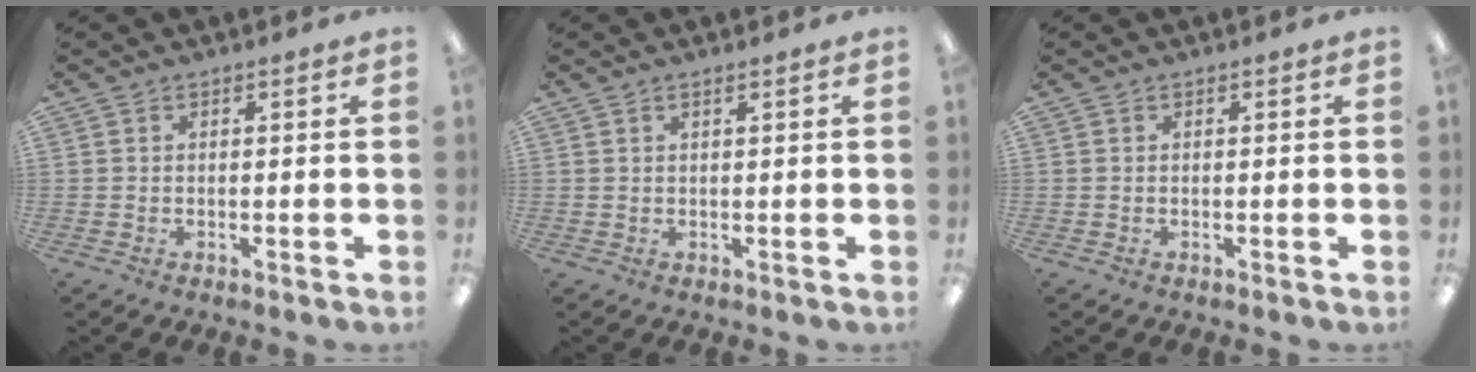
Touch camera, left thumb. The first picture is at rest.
{"total": 1.0, "force": [0.6, 0.1, 0.8], "torque": [-0.015, -0.001, 0.010]}
{"total": 0.0}